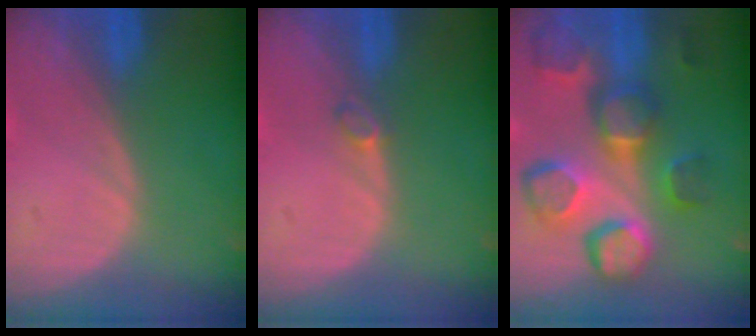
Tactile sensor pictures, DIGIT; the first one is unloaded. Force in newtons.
{"total": 1.2, "press": 1.2, "slide": 0.4}
{"total": 12.8, "press": 11.2, "slide": 6.2}